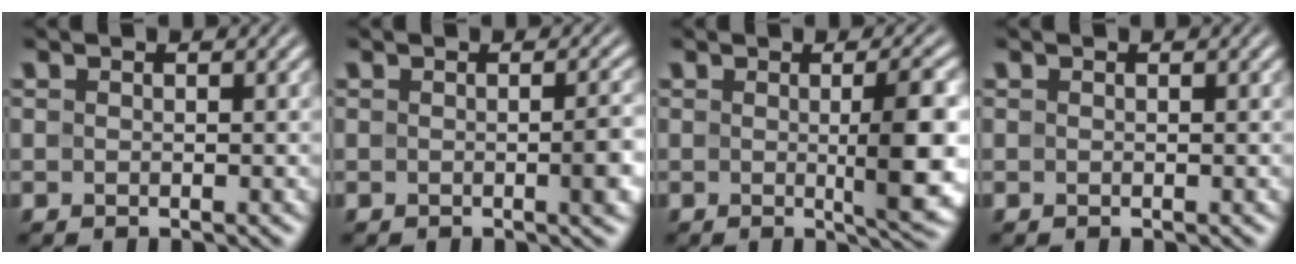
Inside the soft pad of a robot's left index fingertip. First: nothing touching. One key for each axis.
{"total": 2.4, "fx": -0.2, "fy": 0.5, "fz": 2.3, "tx": -0.026, "ty": 0.001, "tz": -0.004}
{"total": 5.9, "fx": -0.1, "fy": 1.1, "fz": 5.8, "tx": -0.077, "ty": -0.003, "tz": 0.001}
{"total": 0.0}